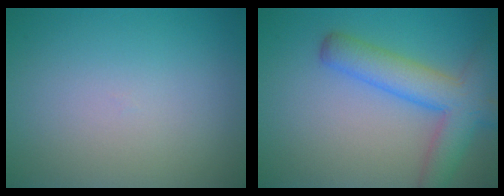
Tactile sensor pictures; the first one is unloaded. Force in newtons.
{"total": 6.1, "press": 6.1, "slide": 0.4}